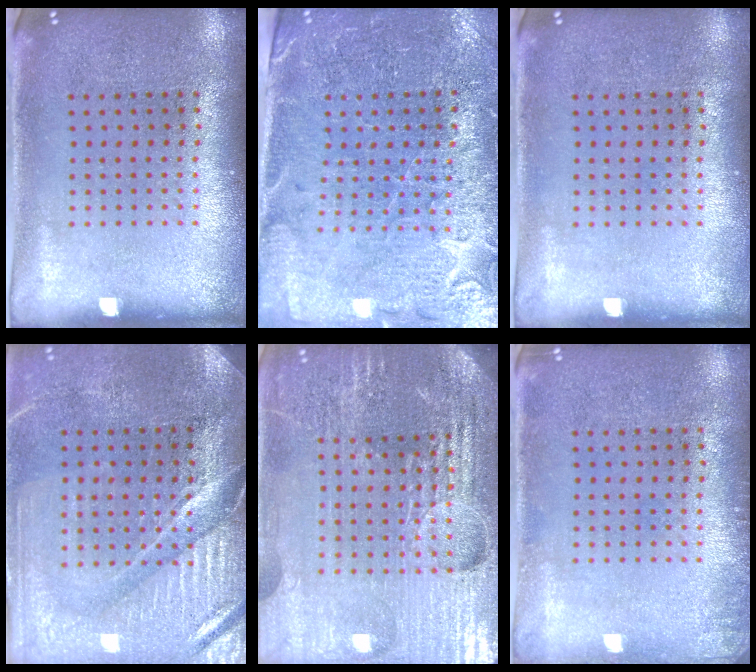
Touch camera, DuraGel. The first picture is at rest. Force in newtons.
{"total": 3.2, "press": 3.1, "slide": 0.8}
{"total": 0.0}
{"total": 4.0, "press": 3.7, "slide": 1.6}
{"total": 5.6, "press": 5.1, "slide": 2.4}
{"total": 1.0, "press": 1.0, "slide": 0.2}